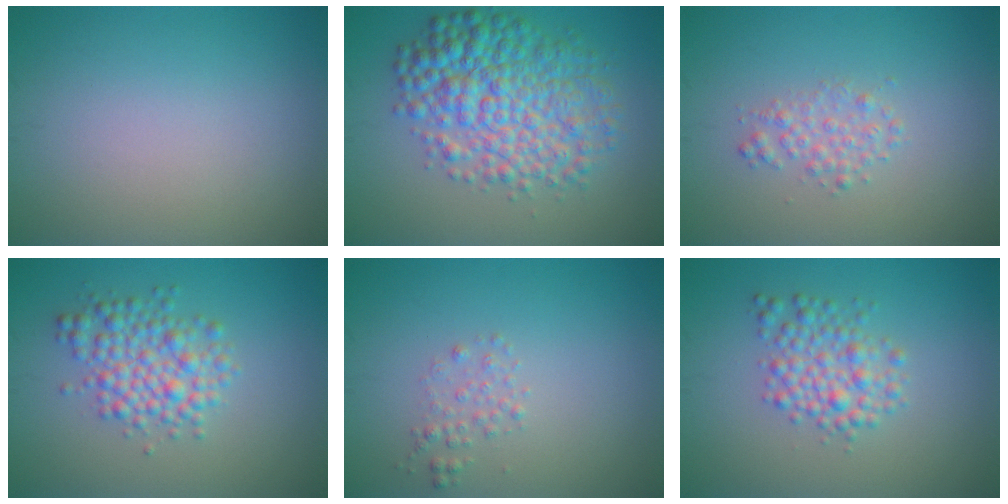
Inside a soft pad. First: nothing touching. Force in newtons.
{"total": 7.9, "press": 7.9, "slide": 0.1}
{"total": 1.7, "press": 1.7, "slide": 0.0}
{"total": 4.1, "press": 4.1, "slide": 0.0}
{"total": 1.2, "press": 1.2, "slide": 0.1}
{"total": 3.3, "press": 3.3, "slide": 0.1}